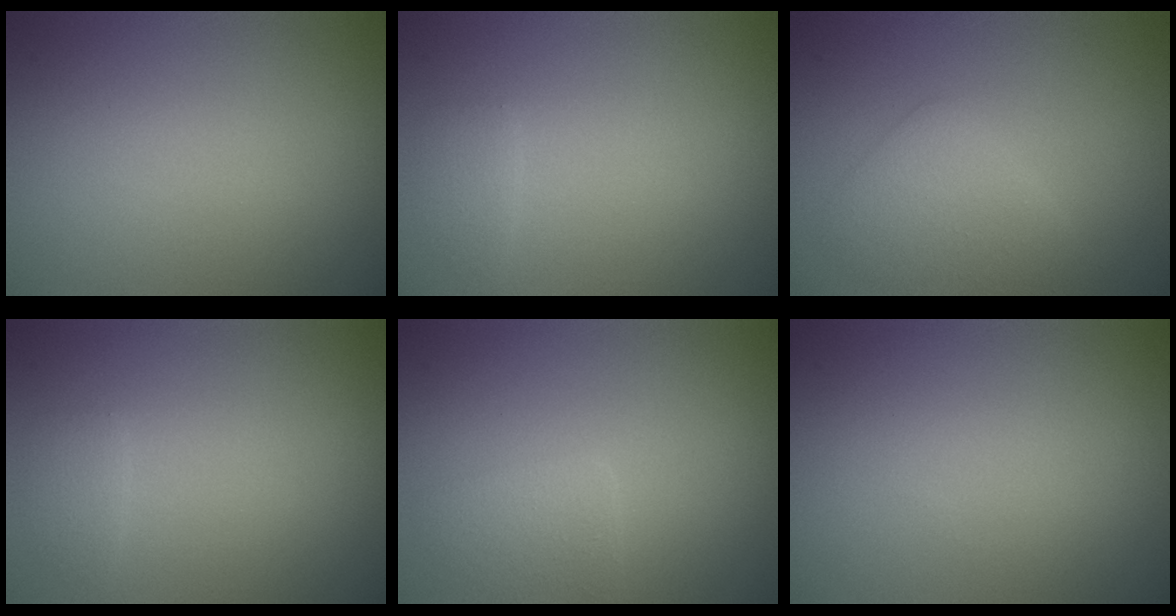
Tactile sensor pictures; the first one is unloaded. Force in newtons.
{"total": 1.0, "press": 1.0, "slide": 0.1}
{"total": 2.9, "press": 2.9, "slide": 0.2}
{"total": 1.0, "press": 1.0, "slide": 0.1}
{"total": 2.5, "press": 2.5, "slide": 0.1}
{"total": 0.0}